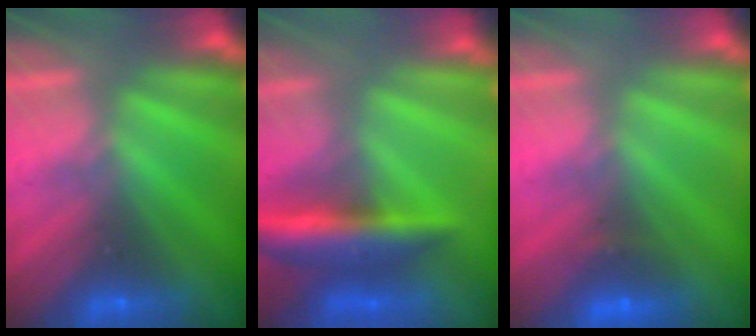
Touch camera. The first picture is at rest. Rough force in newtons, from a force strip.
{"total": 8.3}
{"total": 2.0}